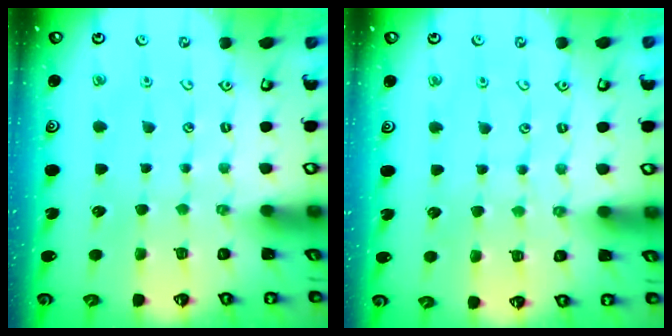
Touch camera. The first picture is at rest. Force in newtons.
{"total": 3.9, "press": 3.8, "slide": 0.7}